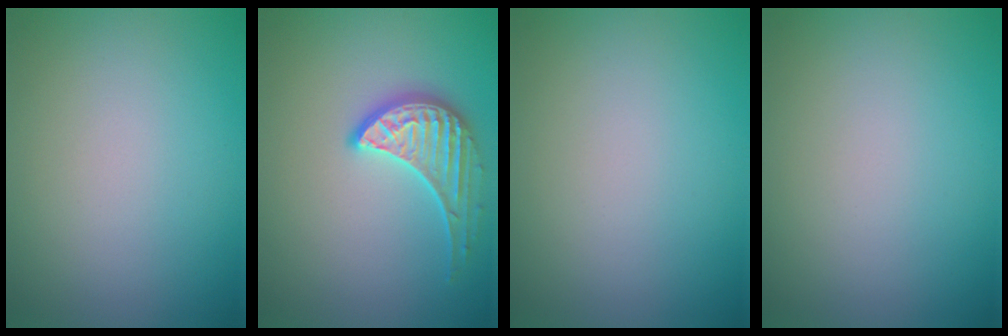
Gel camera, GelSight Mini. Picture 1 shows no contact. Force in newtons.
{"total": 3.3, "press": 3.1, "slide": 1.2}
{"total": 0.0}
{"total": 0.0}